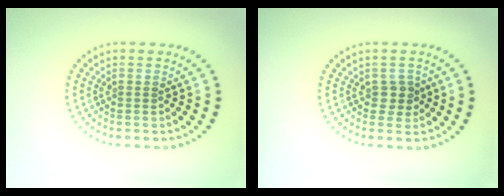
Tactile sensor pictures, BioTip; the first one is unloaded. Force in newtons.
{"total": 1.5, "press": 1.4, "slide": 0.6}